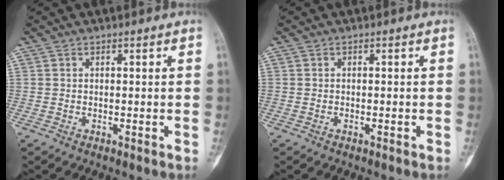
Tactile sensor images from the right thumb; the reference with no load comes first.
{"total": 0.0}